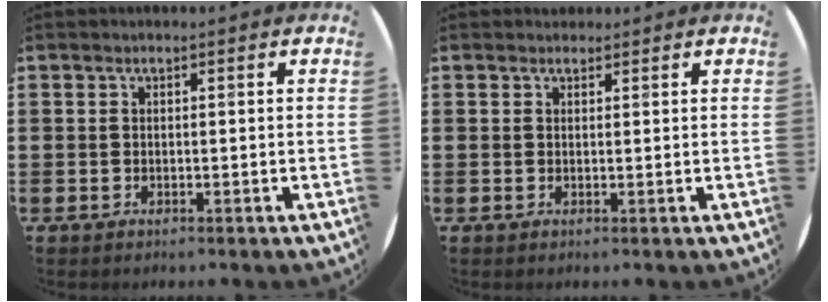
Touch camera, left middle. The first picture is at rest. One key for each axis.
{"total": 0.8, "fx": 0.7, "fy": 0.3, "fz": -0.2, "tx": 0.011, "ty": 0.001, "tz": 0.012}